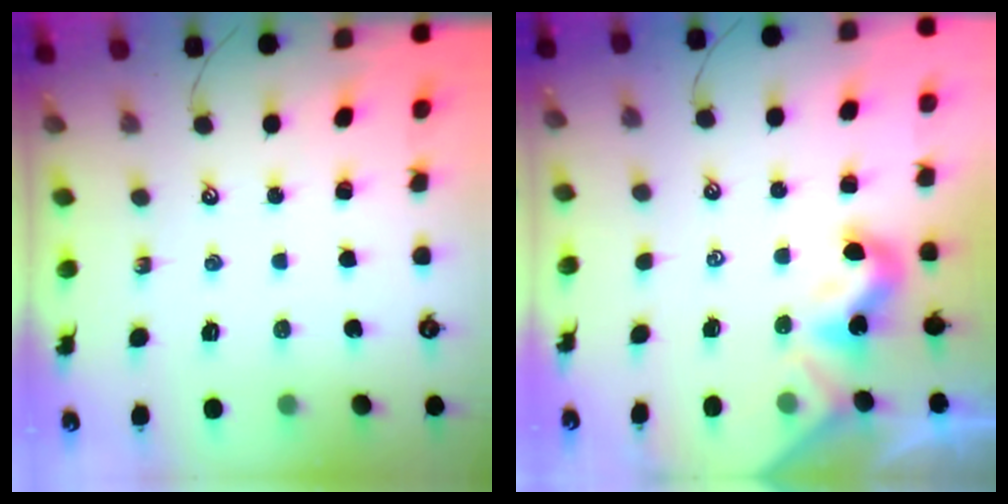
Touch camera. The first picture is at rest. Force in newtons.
{"total": 2.0, "press": 2.0, "slide": 0.5}